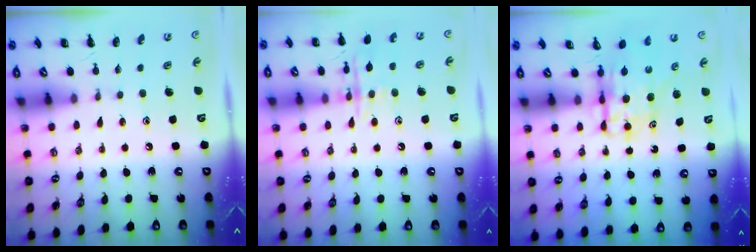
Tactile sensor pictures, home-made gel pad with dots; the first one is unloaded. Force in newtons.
{"total": 11.8, "press": 11.7, "slide": 0.7}
{"total": 6.4, "press": 6.2, "slide": 1.3}